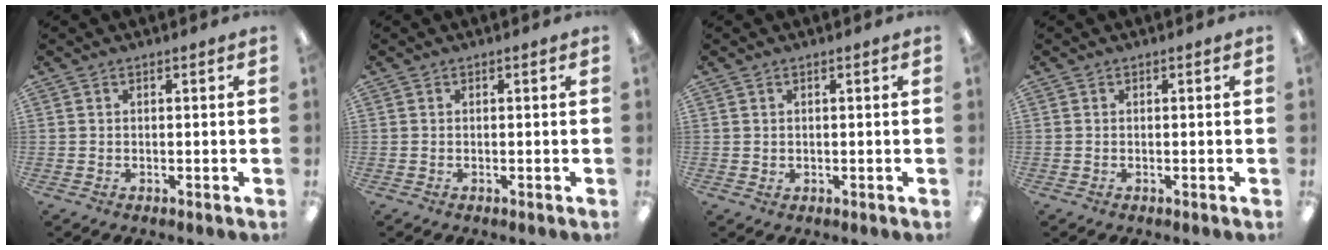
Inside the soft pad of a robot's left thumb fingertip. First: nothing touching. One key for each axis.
{"total": 0.0}
{"total": 0.8, "fx": 0.5, "fy": 0.6, "fz": 0.2, "tx": -0.005, "ty": 0.003, "tz": 0.010}
{"total": 0.0}